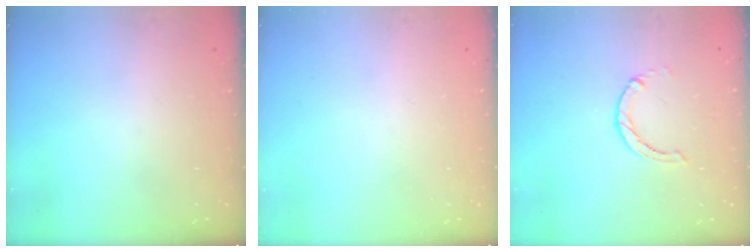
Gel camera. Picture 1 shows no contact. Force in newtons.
{"total": 0.0}
{"total": 0.0}